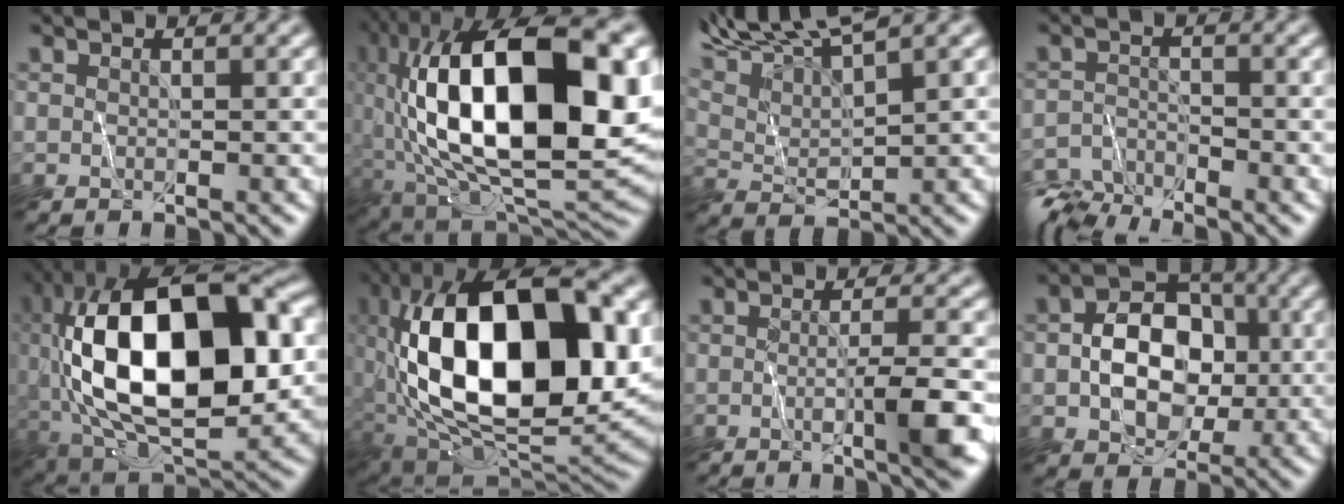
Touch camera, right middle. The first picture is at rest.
{"total": 19.8, "force": [2.2, 9.4, 17.3], "torque": [-0.303, 0.018, 0.029]}
{"total": 7.1, "force": [6.6, 0.4, 2.6], "torque": [-0.056, 0.016, 0.112]}
{"total": 6.1, "force": [-6.0, 1.3, 0.3], "torque": [-0.004, -0.014, -0.110]}
{"total": 17.4, "force": [1.1, 8.2, 15.3], "torque": [-0.262, 0.021, 0.004]}
{"total": 19.3, "force": [2.3, 10.1, 16.4], "torque": [-0.302, 0.012, 0.021]}
{"total": 4.5, "force": [-1.5, 0.2, 4.3], "torque": [-0.066, -0.012, -0.025]}
{"total": 6.8, "force": [-0.6, 4.9, 4.6], "torque": [-0.068, 0.012, -0.020]}